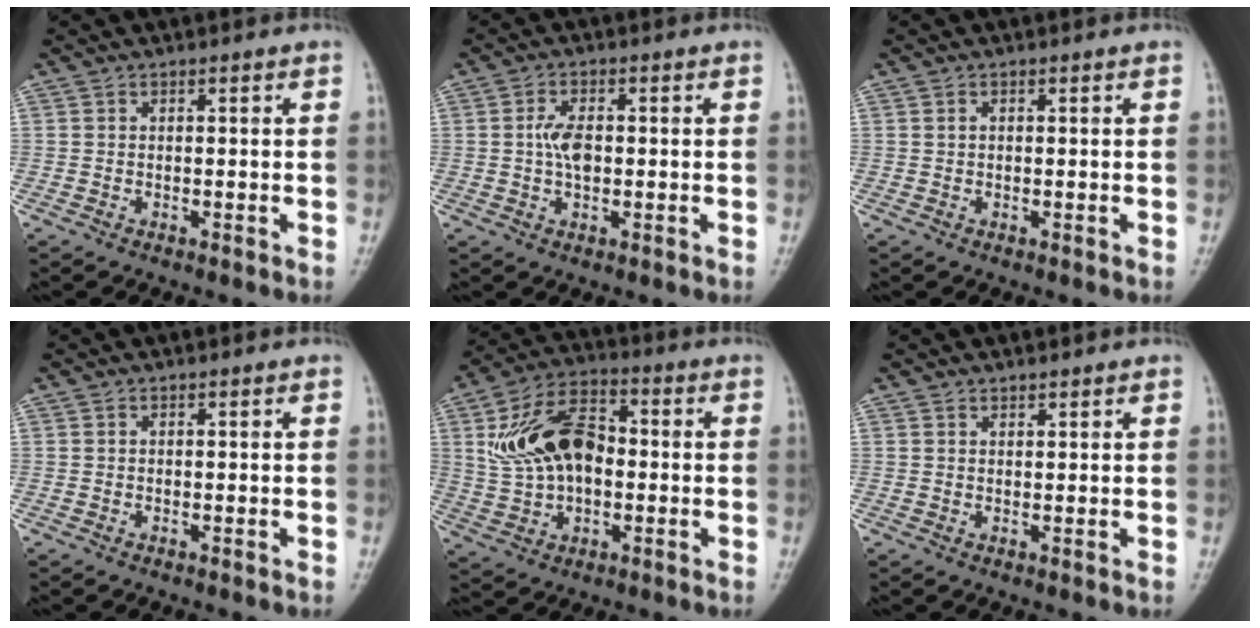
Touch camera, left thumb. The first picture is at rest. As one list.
[{"total": 4.3, "force": [0.1, 2.4, 3.5], "torque": [-0.067, 0.004, -0.001]}, {"total": 0.5, "force": [0.1, 0.4, 0.3], "torque": [-0.005, 0.000, 0.003]}, {"total": 0.0}, {"total": 15.6, "force": [1.3, 10.0, 11.9], "torque": [-0.196, 0.021, 0.021]}, {"total": 1.1, "force": [0.9, 0.4, 0.3], "torque": [0.001, -0.006, 0.014]}]